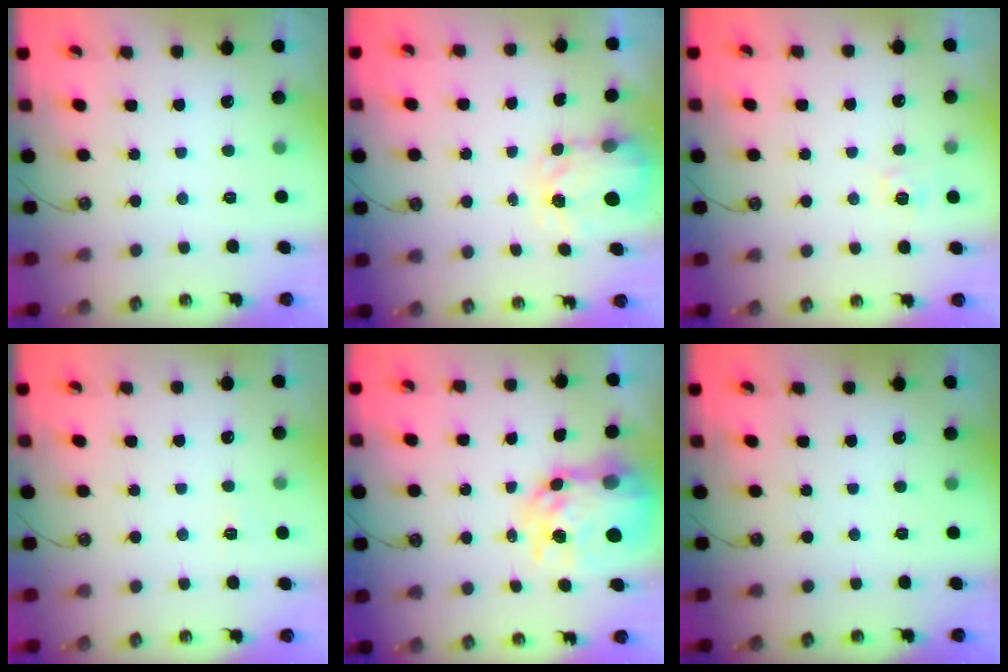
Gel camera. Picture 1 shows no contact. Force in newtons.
{"total": 3.7, "press": 3.7, "slide": 0.5}
{"total": 3.6, "press": 3.5, "slide": 0.3}
{"total": 2.7, "press": 2.7, "slide": 0.3}
{"total": 11.9, "press": 11.9, "slide": 1.0}
{"total": 0.0}